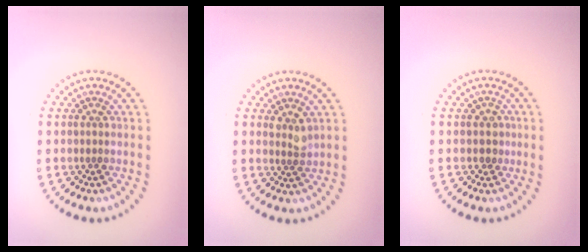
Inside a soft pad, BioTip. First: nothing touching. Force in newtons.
{"total": 1.6, "press": 1.3, "slide": 0.9}
{"total": 1.0, "press": 0.7, "slide": 0.7}